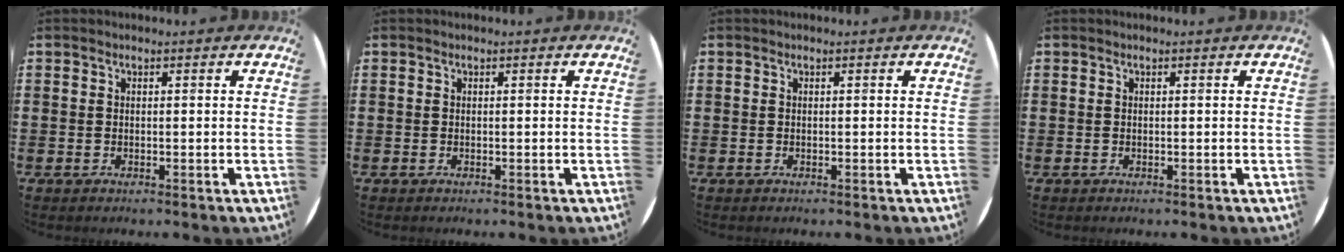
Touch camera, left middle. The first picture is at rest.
{"total": 0.0}
{"total": 0.0}
{"total": 0.0}